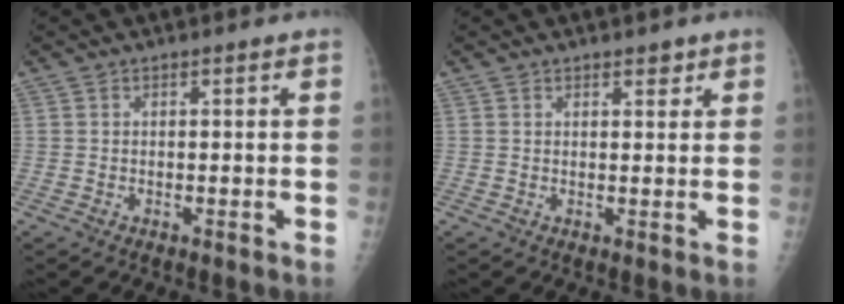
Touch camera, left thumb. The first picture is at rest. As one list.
[{"total": 1.9, "force": [1.3, 0.9, 0.9], "torque": [0.000, -0.007, 0.016]}]